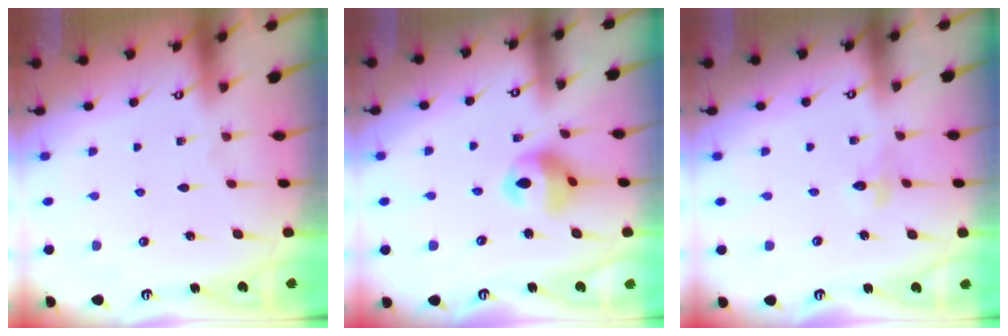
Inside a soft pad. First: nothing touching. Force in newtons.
{"total": 11.3, "press": 11.2, "slide": 1.2}
{"total": 3.0, "press": 2.9, "slide": 0.3}